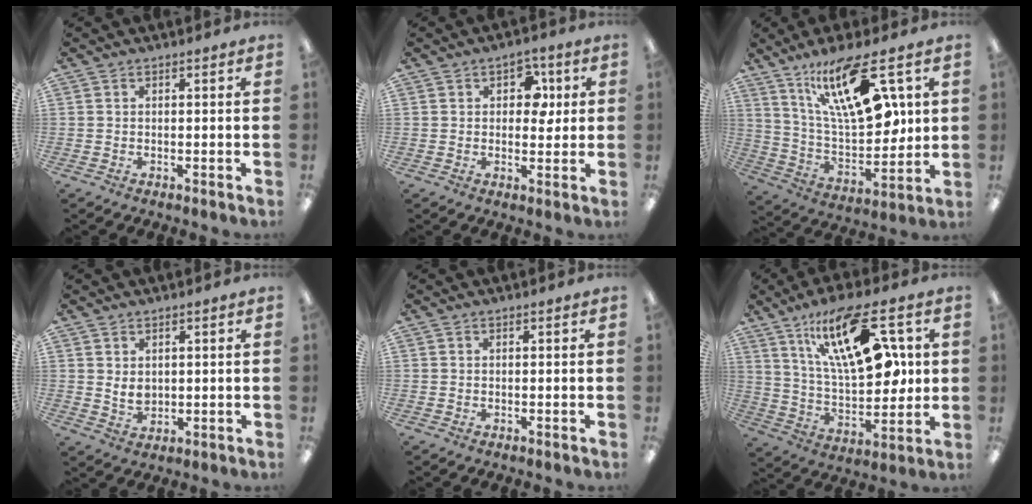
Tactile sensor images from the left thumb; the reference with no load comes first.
{"total": 6.5, "force": [2.1, 4.3, 4.4], "torque": [-0.044, -0.006, 0.029]}
{"total": 21.5, "force": [11.4, 7.8, 16.5], "torque": [-0.294, -0.044, 0.182]}
{"total": 3.6, "force": [1.4, 2.7, 2.0], "torque": [-0.033, -0.005, 0.025]}
{"total": 0.0}
{"total": 23.7, "force": [10.5, 10.2, 18.6], "torque": [-0.306, -0.036, 0.166]}